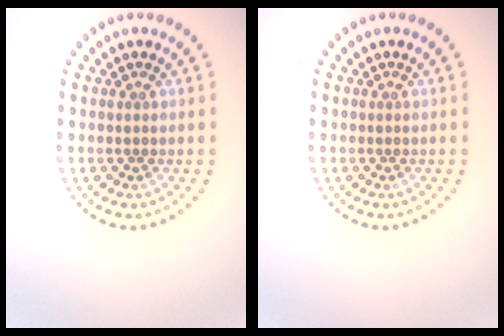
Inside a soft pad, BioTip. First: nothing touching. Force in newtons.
{"total": 0.0}